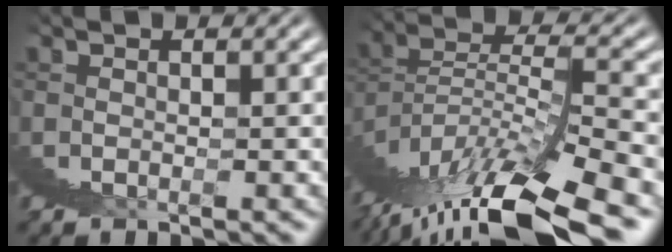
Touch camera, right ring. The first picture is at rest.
{"total": 6.3, "force": [0.3, 1.2, 6.2], "torque": [-0.095, 0.008, 0.001]}